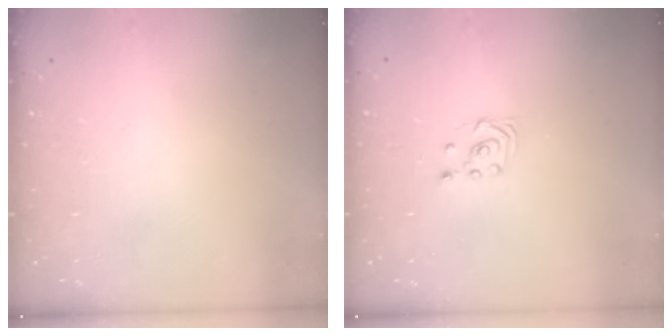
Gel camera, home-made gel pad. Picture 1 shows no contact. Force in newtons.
{"total": 2.9, "press": 2.6, "slide": 1.4}